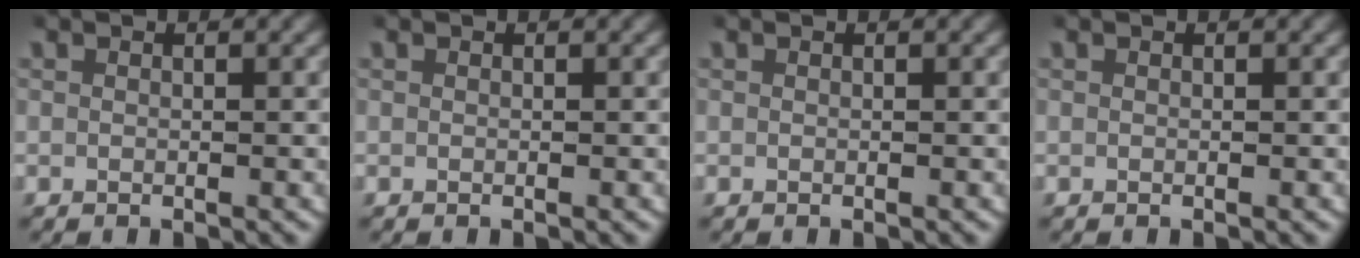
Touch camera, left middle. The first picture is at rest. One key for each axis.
{"total": 0.0}
{"total": 0.0}
{"total": 0.0}